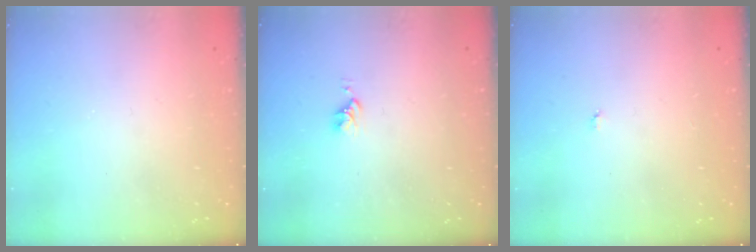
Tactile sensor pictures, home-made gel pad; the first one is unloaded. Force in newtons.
{"total": 2.8, "press": 2.8, "slide": 0.4}
{"total": 2.9, "press": 2.9, "slide": 0.3}